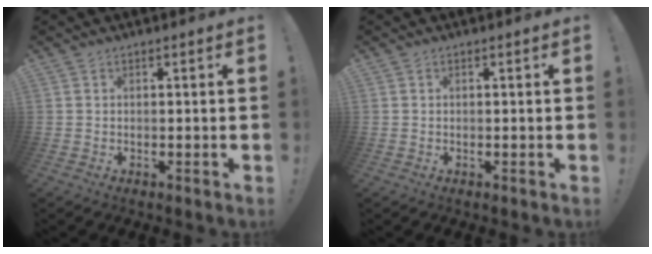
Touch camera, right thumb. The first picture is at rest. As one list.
[{"total": 0.0}]